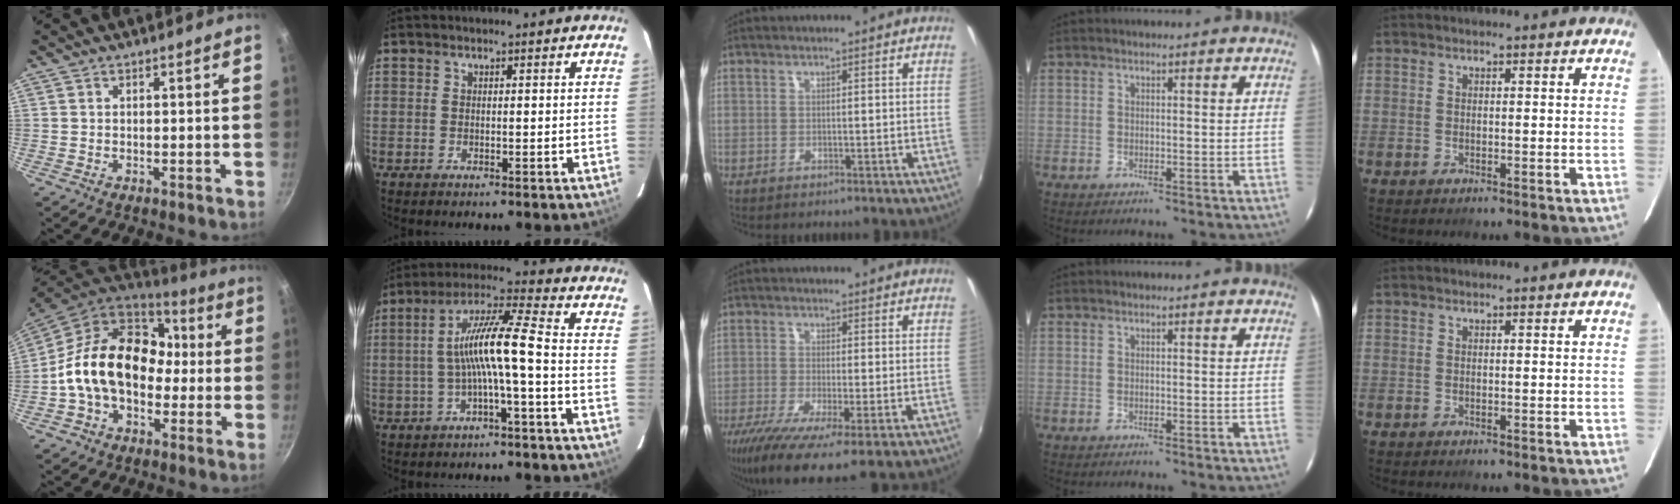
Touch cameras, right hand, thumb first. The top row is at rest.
{"thumb": {"total": 20.4, "force": [-0.4, 14.7, 14.0], "torque": [-0.208, 0.047, -0.017]}, "index": {"total": 9.6, "force": [-2.2, -0.2, 9.4], "torque": [-0.190, 0.019, -0.037]}, "middle": {"total": 10.6, "force": [-5.6, 1.8, 8.8], "torque": [-0.187, -0.043, -0.100]}}